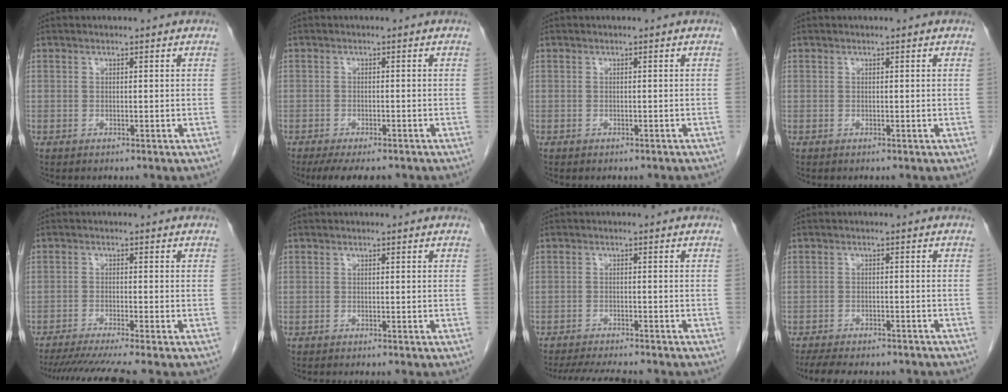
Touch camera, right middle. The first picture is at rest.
{"total": 7.6, "force": [-6.0, 2.5, 3.8], "torque": [-0.052, -0.010, -0.087]}
{"total": 1.6, "force": [-1.4, 0.6, 0.6], "torque": [-0.015, -0.002, -0.014]}
{"total": 0.0}
{"total": 9.5, "force": [-8.0, -1.5, 4.8], "torque": [-0.065, -0.025, -0.126]}
{"total": 1.3, "force": [-1.2, -0.2, 0.6], "torque": [-0.006, 0.003, -0.015]}
{"total": 9.0, "force": [-8.1, 1.0, 3.7], "torque": [-0.059, -0.015, -0.119]}
{"total": 13.3, "force": [-11.5, 3.6, 5.7], "torque": [-0.102, -0.009, -0.146]}